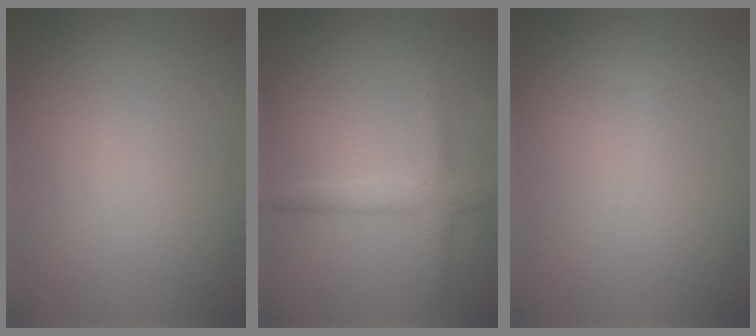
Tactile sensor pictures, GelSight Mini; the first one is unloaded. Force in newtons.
{"total": 2.4, "press": 2.4, "slide": 0.2}
{"total": 0.7, "press": 0.7, "slide": 0.0}